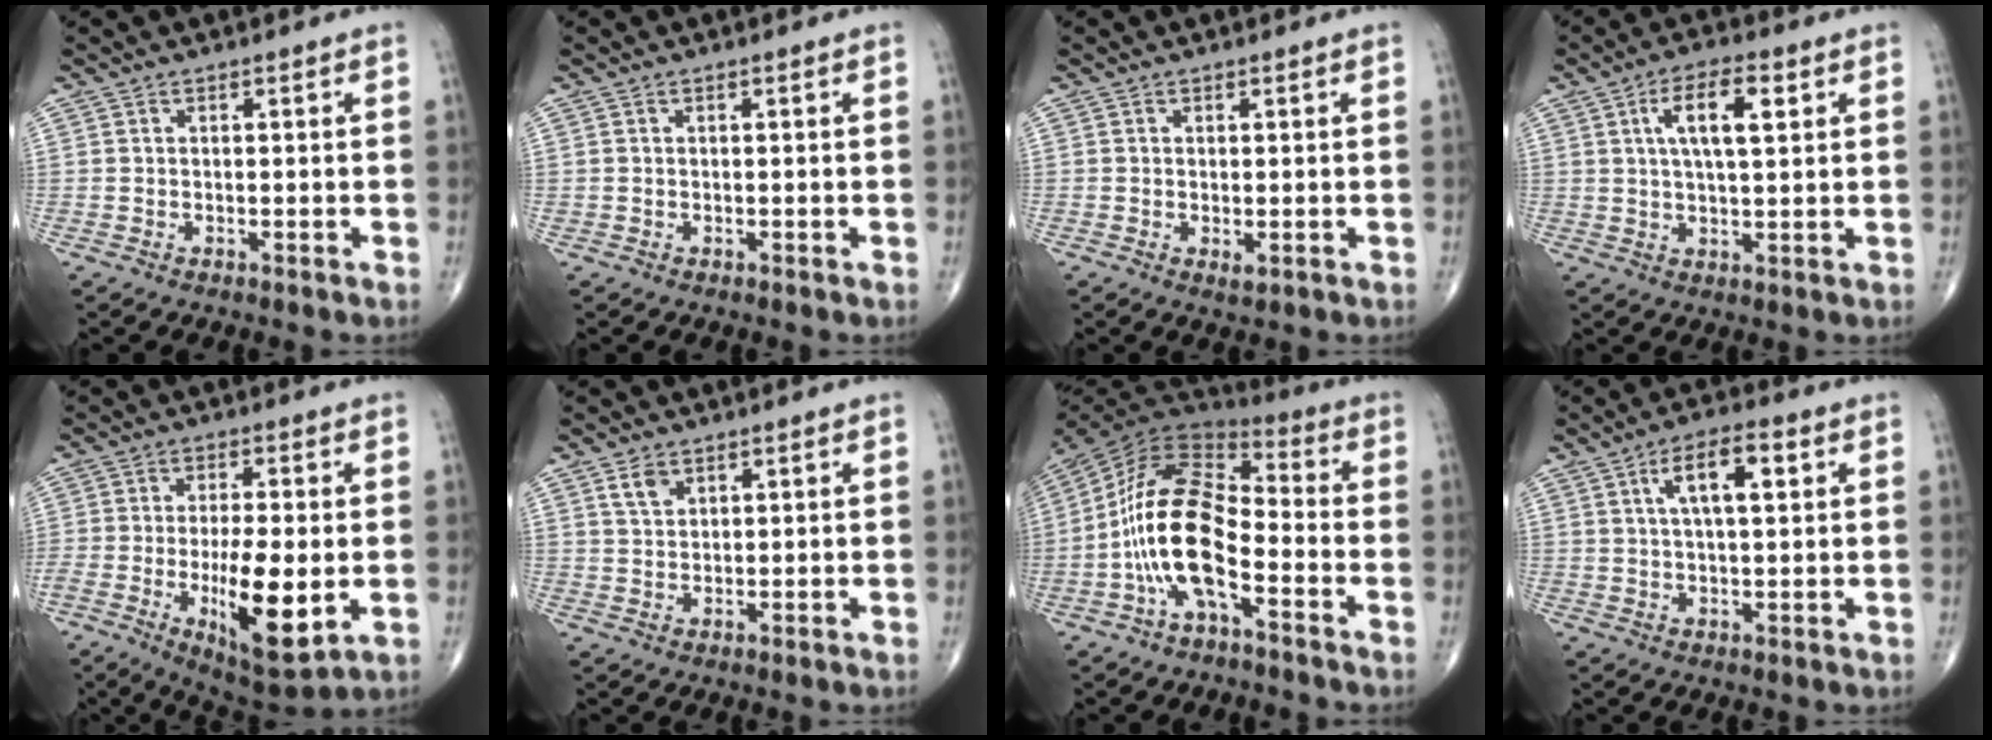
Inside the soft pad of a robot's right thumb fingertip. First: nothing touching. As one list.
[{"total": 0.0}, {"total": 1.3, "force": [-0.2, 0.6, 1.2], "torque": [-0.021, -0.005, -0.002]}, {"total": 8.4, "force": [2.8, 3.1, 7.3], "torque": [-0.120, 0.000, 0.046]}, {"total": 14.8, "force": [-3.2, 5.0, 13.5], "torque": [-0.226, -0.014, -0.043]}, {"total": 3.3, "force": [1.9, 2.0, 1.8], "torque": [-0.027, -0.009, 0.041]}, {"total": 16.8, "force": [-5.0, 7.6, 14.2], "torque": [-0.267, 0.050, -0.099]}, {"total": 8.2, "force": [2.7, 3.1, 7.1], "torque": [-0.110, 0.005, 0.042]}]